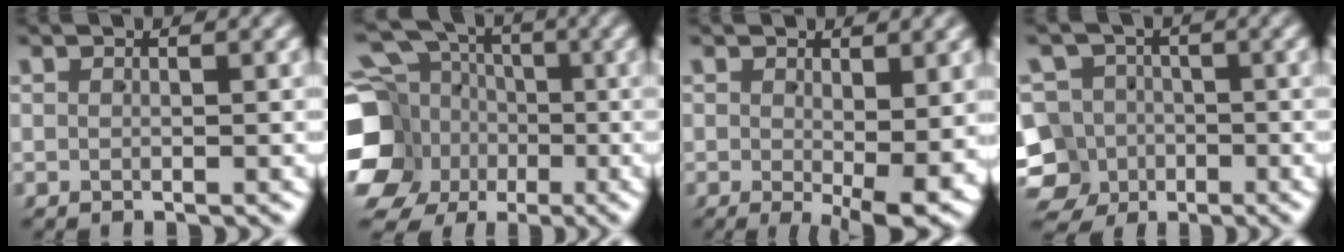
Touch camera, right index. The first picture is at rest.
{"total": 13.0, "force": [-1.8, 11.5, 5.9], "torque": [-0.110, -0.046, -0.030]}
{"total": 5.0, "force": [-1.2, 1.1, 4.7], "torque": [-0.062, -0.020, -0.008]}
{"total": 13.0, "force": [-3.4, 12.0, 3.5], "torque": [-0.099, -0.065, -0.056]}